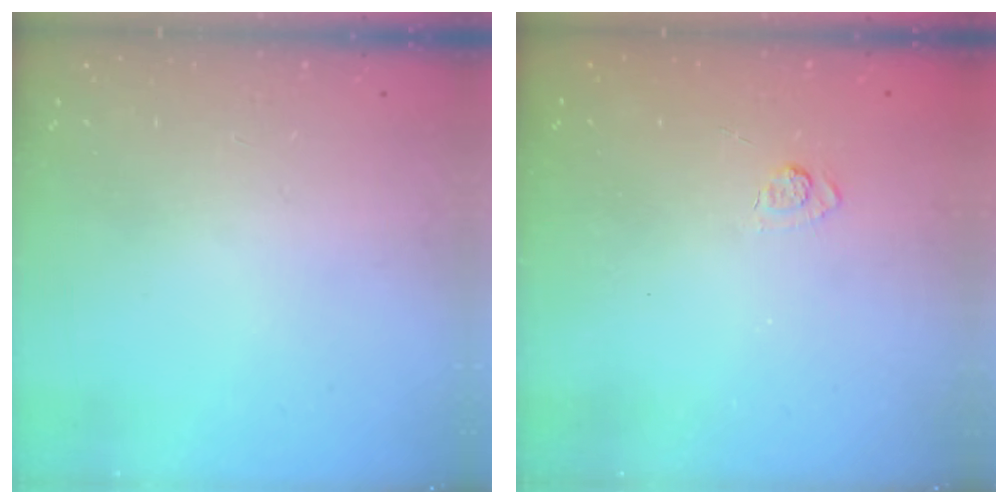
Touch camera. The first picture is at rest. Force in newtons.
{"total": 2.2, "press": 1.8, "slide": 1.3}